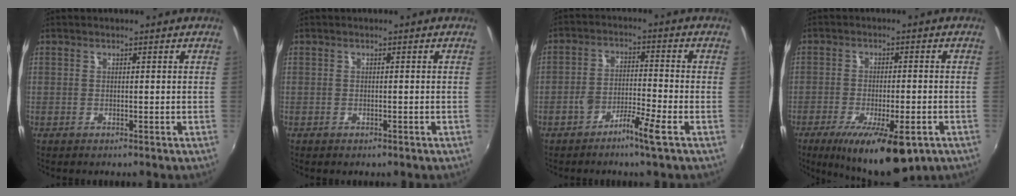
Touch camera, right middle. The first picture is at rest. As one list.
[{"total": 0.8, "force": [-0.6, 0.6, 0.3], "torque": [-0.006, -0.002, -0.007]}, {"total": 5.1, "force": [-3.4, 0.1, 3.8], "torque": [-0.085, 0.004, -0.065]}, {"total": 15.2, "force": [-9.0, 4.8, 11.3], "torque": [-0.205, -0.040, -0.130]}]